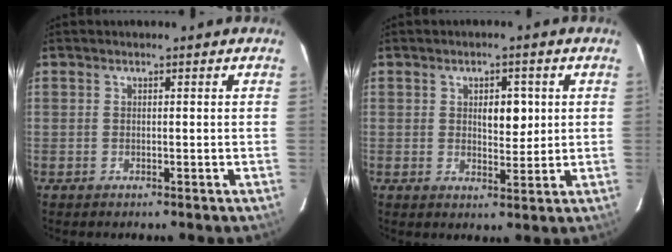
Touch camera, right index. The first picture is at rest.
{"total": 4.5, "force": [1.1, 2.2, 3.7], "torque": [-0.052, 0.001, 0.019]}